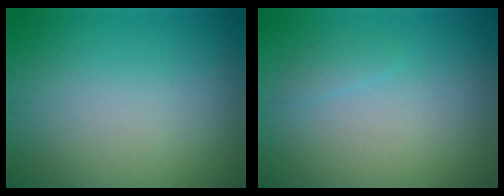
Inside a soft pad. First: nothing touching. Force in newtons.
{"total": 0.9, "press": 0.9, "slide": 0.1}